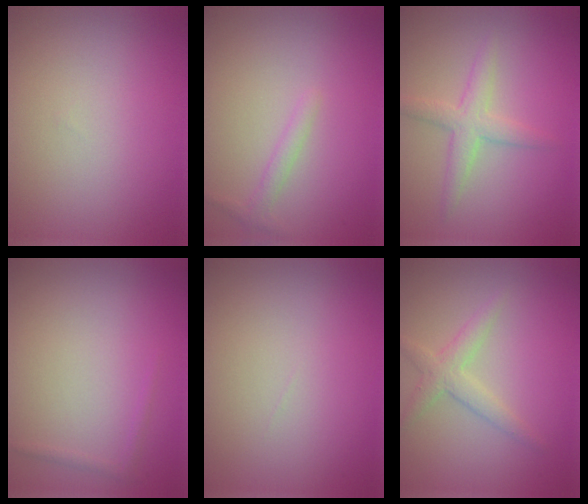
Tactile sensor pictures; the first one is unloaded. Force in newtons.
{"total": 1.2, "press": 1.2, "slide": 0.0}
{"total": 2.7, "press": 2.7, "slide": 0.1}
{"total": 0.6, "press": 0.6, "slide": 0.1}
{"total": 0.0}
{"total": 2.3, "press": 2.3, "slide": 0.1}